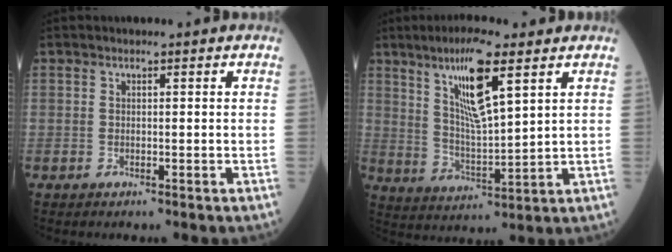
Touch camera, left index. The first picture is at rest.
{"total": 10.9, "force": [6.0, 1.3, 9.0], "torque": [-0.173, -0.002, 0.113]}